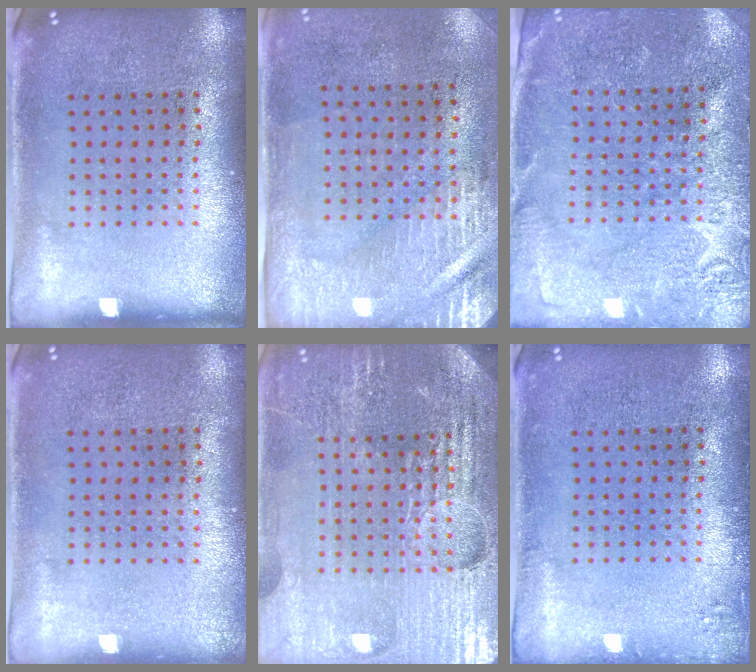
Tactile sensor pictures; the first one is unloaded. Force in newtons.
{"total": 2.9, "press": 2.5, "slide": 1.5}
{"total": 2.8, "press": 2.8, "slide": 0.1}
{"total": 0.0}
{"total": 5.3, "press": 4.9, "slide": 2.1}
{"total": 1.0, "press": 1.0, "slide": 0.3}